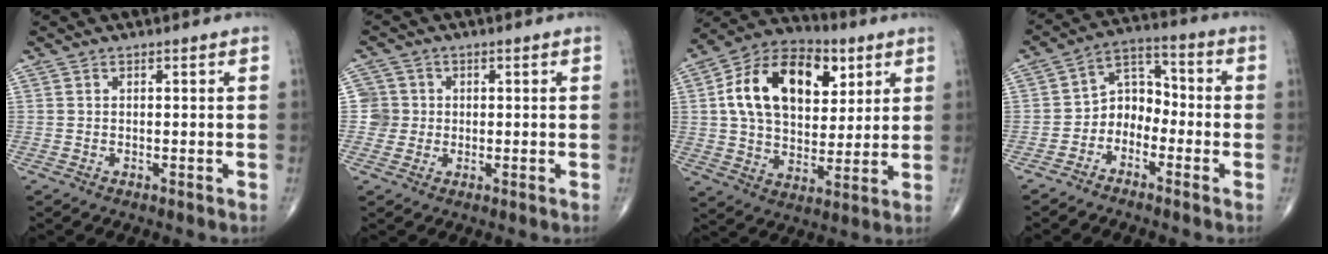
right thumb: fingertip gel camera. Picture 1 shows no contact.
{"total": 3.7, "force": [0.0, 3.7, -0.1], "torque": [0.031, 0.009, -0.006]}
{"total": 20.9, "force": [6.2, 13.5, 14.8], "torque": [-0.220, -0.002, 0.101]}
{"total": 7.2, "force": [-3.1, 5.5, 3.7], "torque": [-0.033, 0.053, -0.071]}